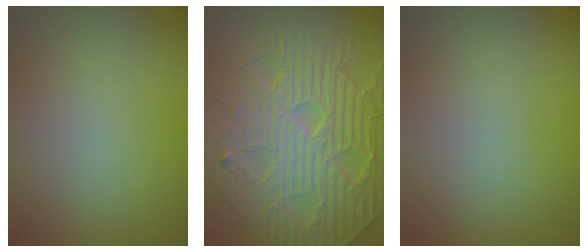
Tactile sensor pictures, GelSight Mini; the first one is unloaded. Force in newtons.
{"total": 10.8, "press": 7.4, "slide": 7.9}
{"total": 0.0}